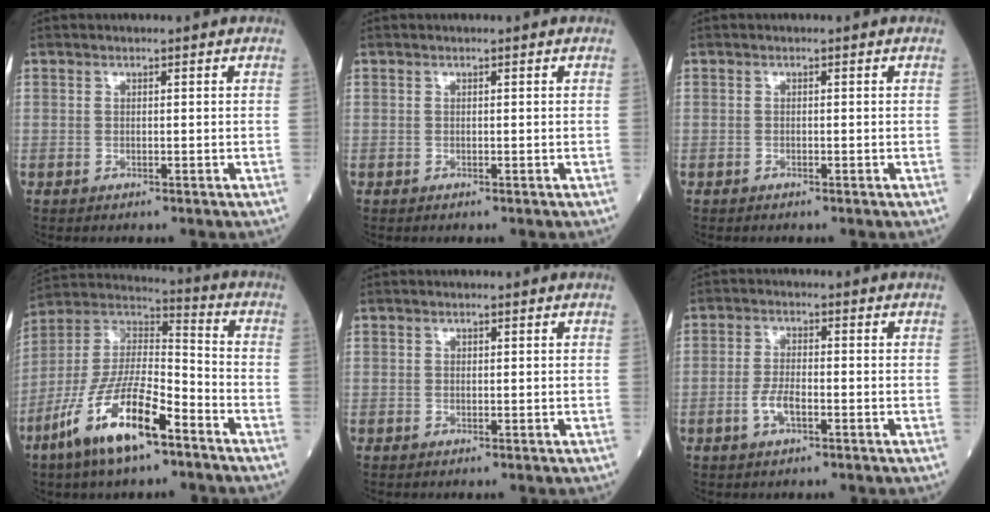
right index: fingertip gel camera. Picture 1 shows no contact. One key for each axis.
{"total": 0.0}
{"total": 0.0}
{"total": 16.3, "fx": -9.0, "fy": 4.1, "fz": 13.0, "tx": -0.261, "ty": -0.011, "tz": -0.167}
{"total": 0.0}
{"total": 3.8, "fx": -1.5, "fy": 1.2, "fz": 3.3, "tx": -0.067, "ty": 0.002, "tz": -0.030}